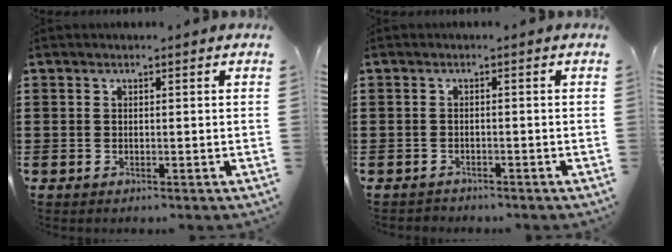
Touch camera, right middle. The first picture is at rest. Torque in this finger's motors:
{"motor_torque": [-0.13, 0.34, -0.04, -0.01]}